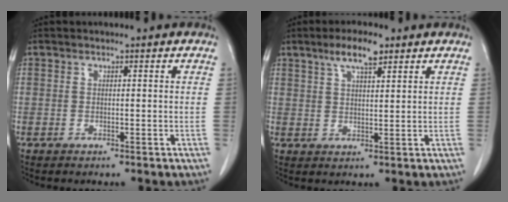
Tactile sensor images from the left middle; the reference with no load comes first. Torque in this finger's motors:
{"motor_torque": [0.77, -0.73, 0.04, 0.02]}